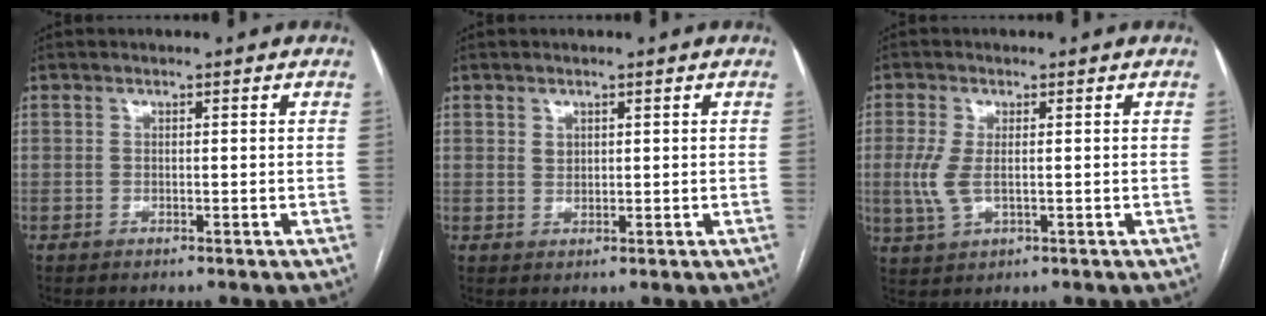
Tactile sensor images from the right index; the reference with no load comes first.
{"total": 1.3, "force": [0.6, 0.9, 0.5], "torque": [-0.006, -0.002, 0.012]}
{"total": 4.6, "force": [-0.2, 2.0, 4.1], "torque": [-0.108, -0.009, 0.001]}